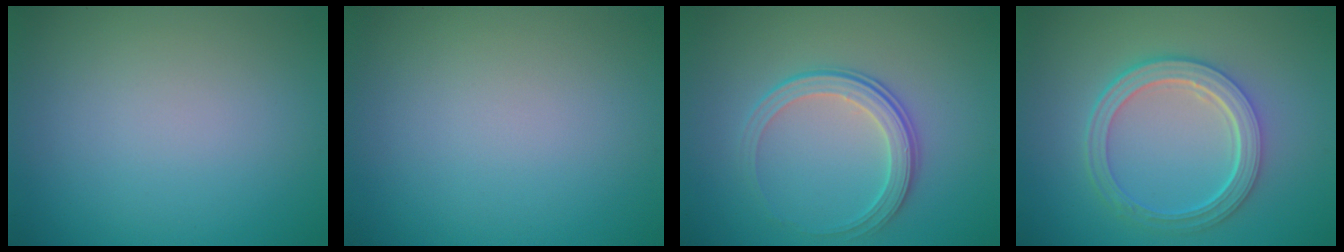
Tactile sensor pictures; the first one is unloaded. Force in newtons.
{"total": 0.0}
{"total": 2.8, "press": 2.2, "slide": 1.8}
{"total": 5.2, "press": 4.0, "slide": 3.3}